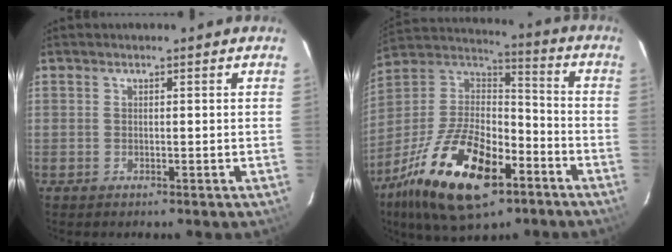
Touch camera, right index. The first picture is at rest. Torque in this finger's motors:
{"motor_torque": [1.50, -0.64, 0.68, 0.15]}